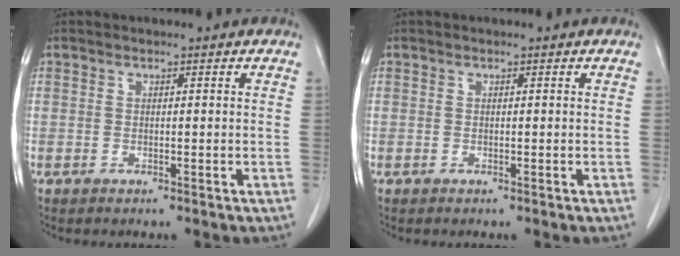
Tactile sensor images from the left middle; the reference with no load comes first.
{"total": 0.0}